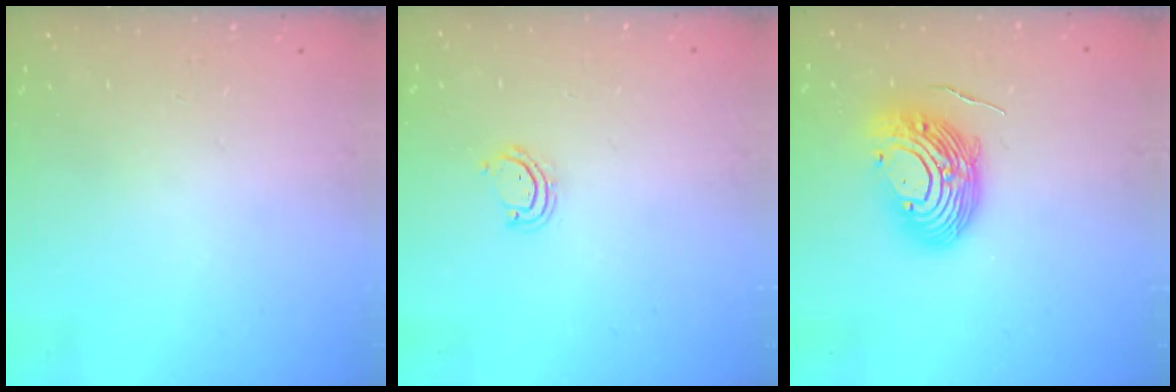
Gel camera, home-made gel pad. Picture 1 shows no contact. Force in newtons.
{"total": 3.8, "press": 3.8, "slide": 0.2}
{"total": 13.4, "press": 13.3, "slide": 1.5}